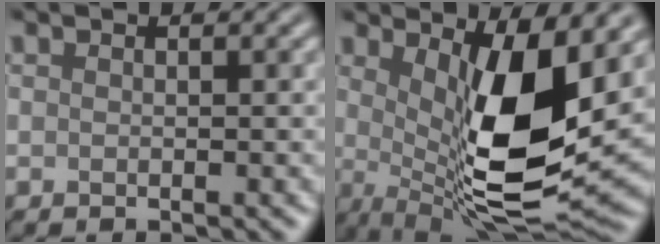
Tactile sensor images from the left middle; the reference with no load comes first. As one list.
[{"total": 11.0, "force": [1.4, 3.4, 10.3], "torque": [-0.168, -0.026, 0.034]}]